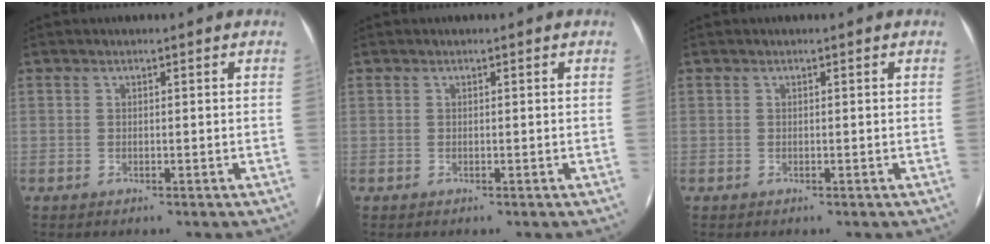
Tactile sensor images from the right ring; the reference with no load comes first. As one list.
[{"total": 0.0}, {"total": 0.0}]